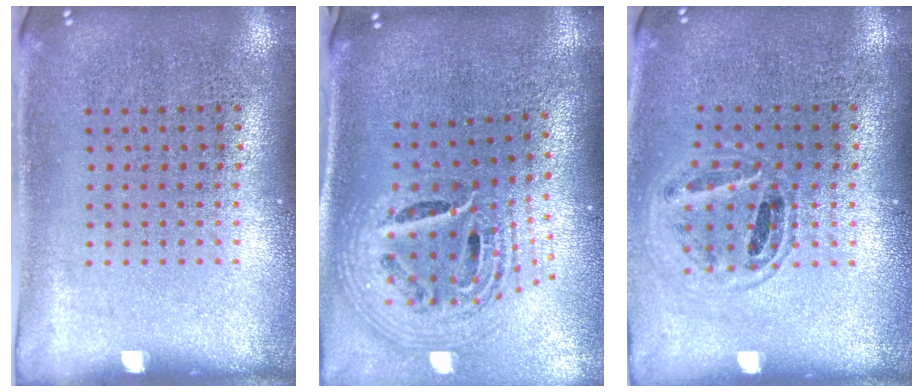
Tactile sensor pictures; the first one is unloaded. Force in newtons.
{"total": 2.5, "press": 1.8, "slide": 1.8}
{"total": 0.9, "press": 0.9, "slide": 0.1}